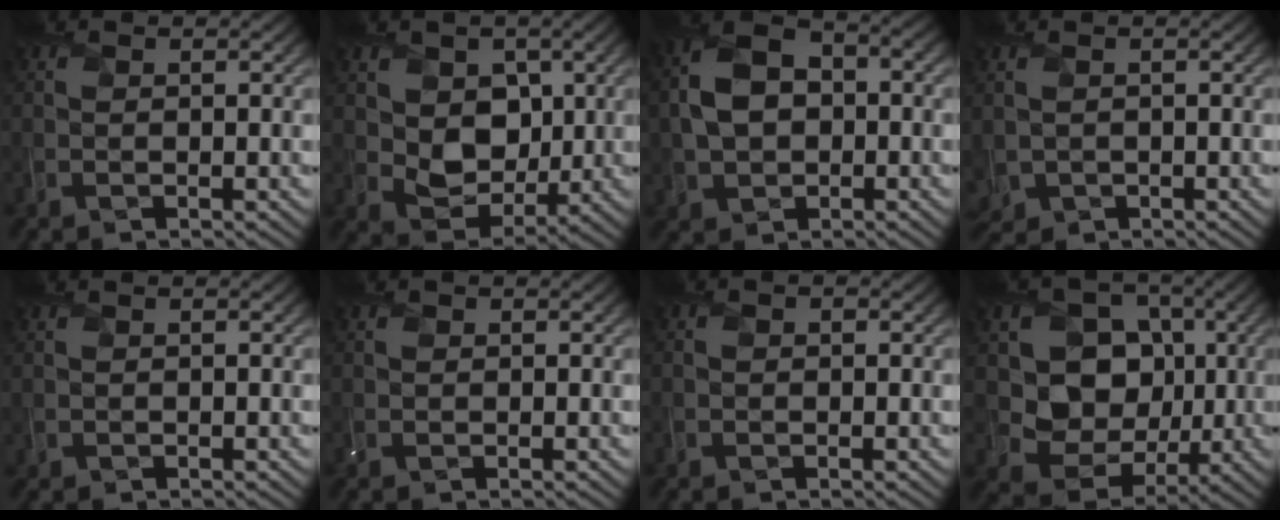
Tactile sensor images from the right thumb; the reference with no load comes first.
{"total": 6.1, "force": [0.9, 4.7, 3.7], "torque": [-0.086, -0.014, 0.013]}
{"total": 9.1, "force": [-0.2, 5.9, 6.9], "torque": [-0.161, 0.008, -0.011]}
{"total": 2.6, "force": [-0.4, 2.2, 1.4], "torque": [-0.052, -0.012, -0.010]}
{"total": 0.0}
{"total": 0.0}
{"total": 0.7, "force": [-0.3, 0.5, 0.4], "torque": [-0.007, -0.003, -0.004]}
{"total": 10.5, "force": [1.0, 9.1, 5.2], "torque": [-0.121, 0.000, 0.005]}